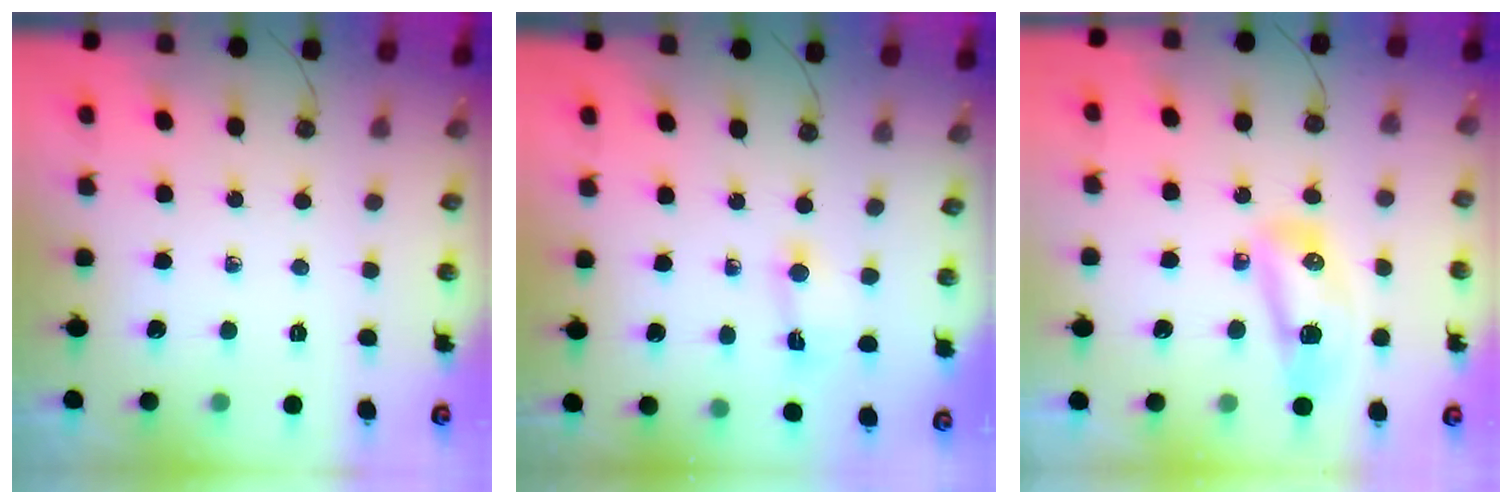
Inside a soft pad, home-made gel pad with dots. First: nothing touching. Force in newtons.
{"total": 1.6, "press": 1.6, "slide": 0.2}
{"total": 16.0, "press": 12.2, "slide": 10.3}